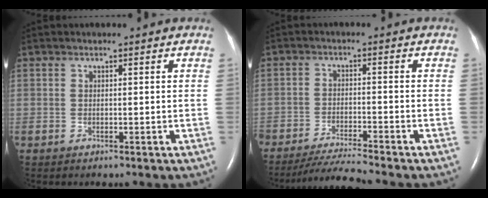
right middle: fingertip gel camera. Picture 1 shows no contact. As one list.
[{"total": 5.8, "force": [-5.4, -1.4, 1.5], "torque": [-0.030, -0.020, -0.100]}]